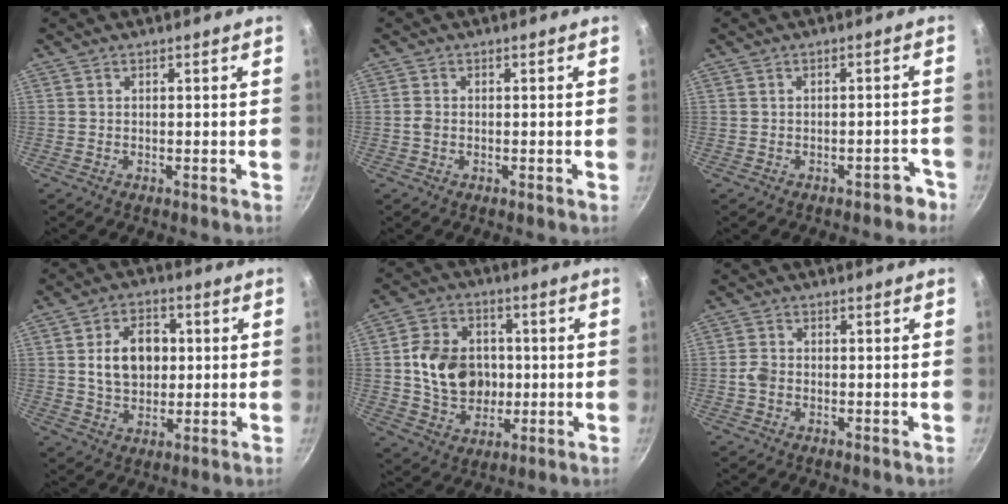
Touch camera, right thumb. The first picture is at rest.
{"total": 1.3, "force": [-0.3, 1.0, 0.8], "torque": [-0.016, 0.005, -0.007]}
{"total": 3.3, "force": [-2.3, 1.7, 1.6], "torque": [0.006, 0.040, -0.009]}
{"total": 10.9, "force": [1.3, 7.8, 7.5], "torque": [-0.094, 0.007, 0.019]}
{"total": 14.5, "force": [0.2, 11.7, 8.5], "torque": [-0.120, 0.016, 0.009]}
{"total": 2.6, "force": [-0.7, 2.0, 1.5], "torque": [-0.028, 0.013, -0.018]}